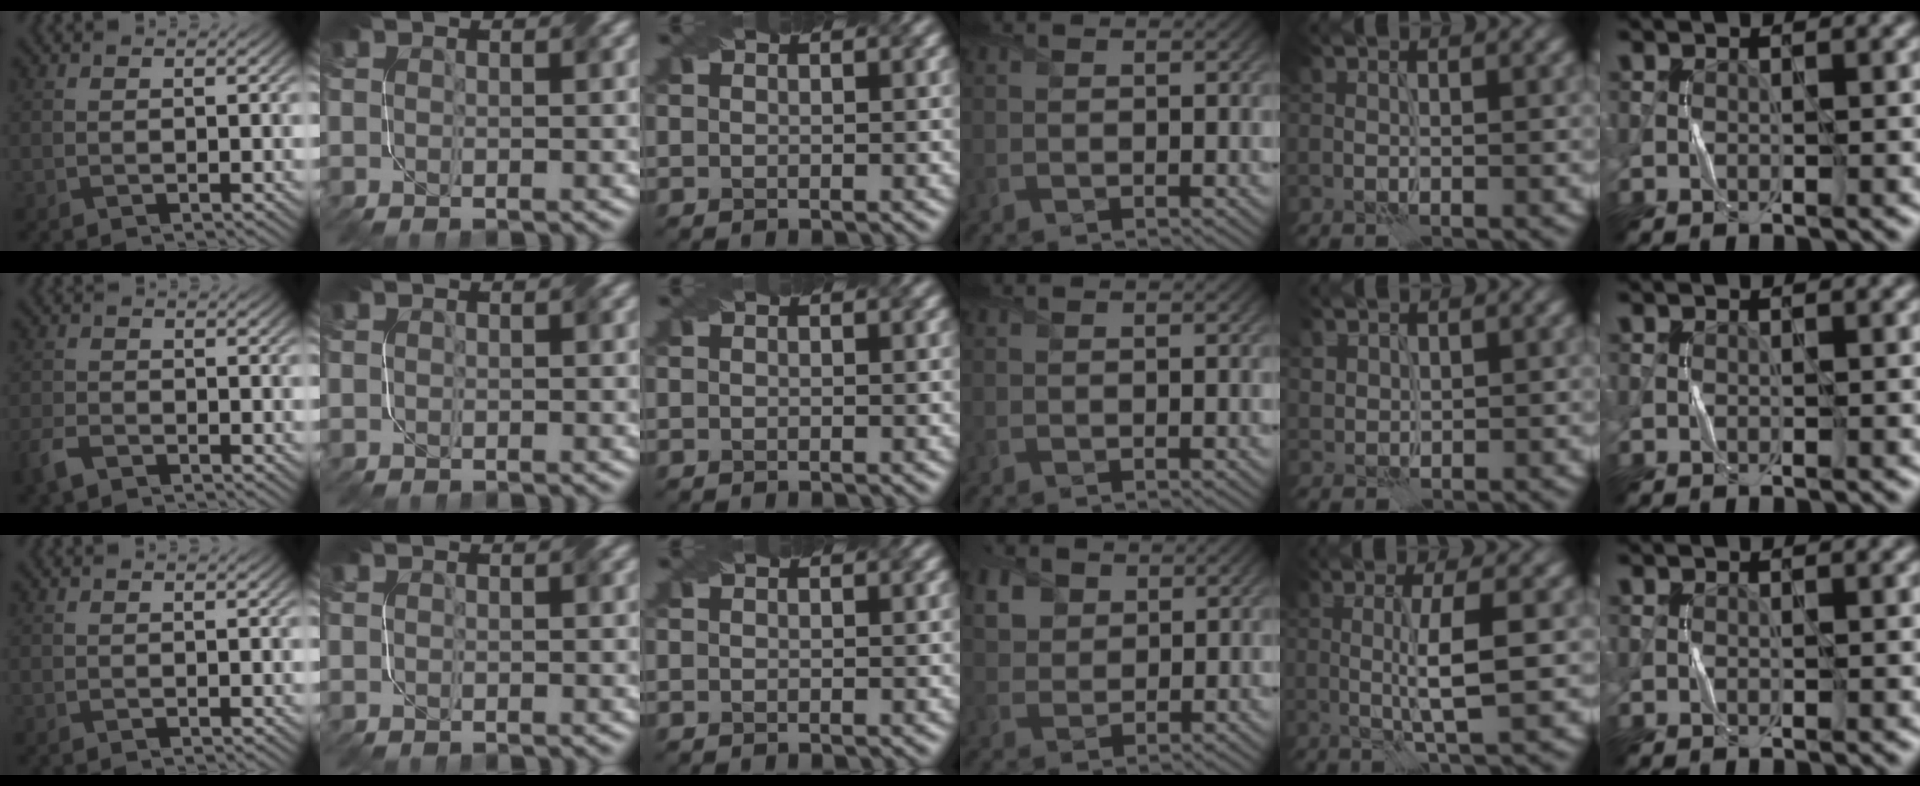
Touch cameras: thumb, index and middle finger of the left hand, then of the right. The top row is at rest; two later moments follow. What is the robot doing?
{"motion": "fold", "object": "napkin"}